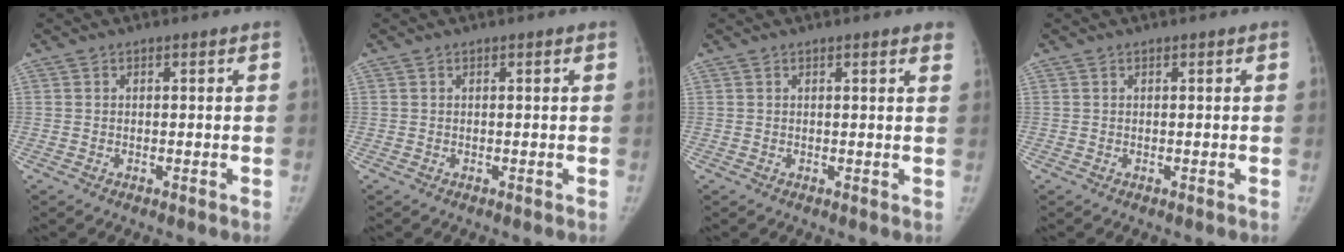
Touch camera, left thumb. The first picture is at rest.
{"total": 0.0}
{"total": 2.5, "force": [1.9, 0.3, 1.6], "torque": [-0.013, -0.002, 0.013]}
{"total": 0.0}